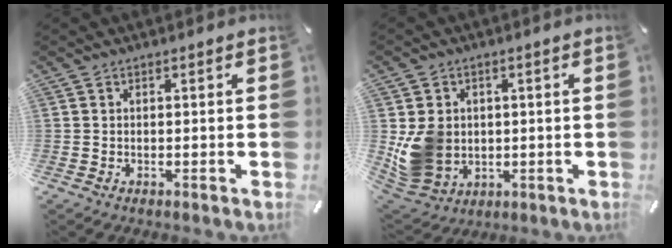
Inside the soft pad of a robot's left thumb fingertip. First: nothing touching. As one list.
[{"total": 10.0, "force": [0.2, 9.1, 4.0], "torque": [-0.088, -0.005, 0.006]}]